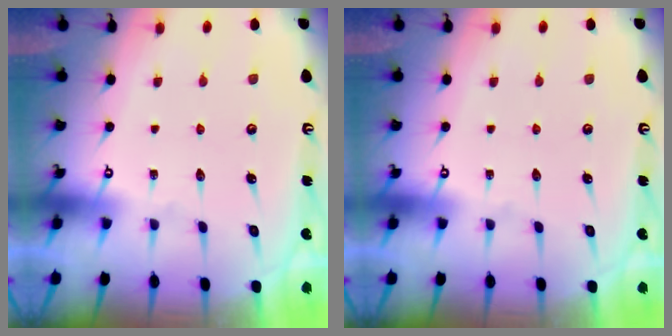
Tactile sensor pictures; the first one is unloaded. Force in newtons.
{"total": 0.0}